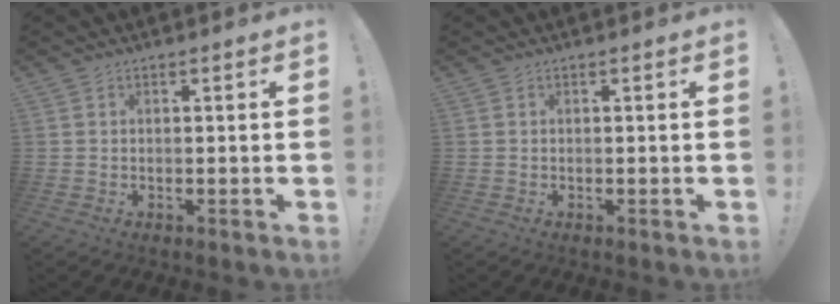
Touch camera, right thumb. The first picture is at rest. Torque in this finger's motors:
{"motor_torque": [0.00, 0.00, 0.00, 0.00, 0.00]}